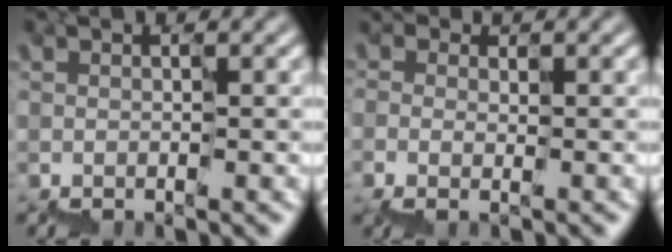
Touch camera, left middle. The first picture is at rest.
{"total": 0.9, "force": [-0.8, 0.4, 0.2], "torque": [-0.007, -0.002, -0.012]}